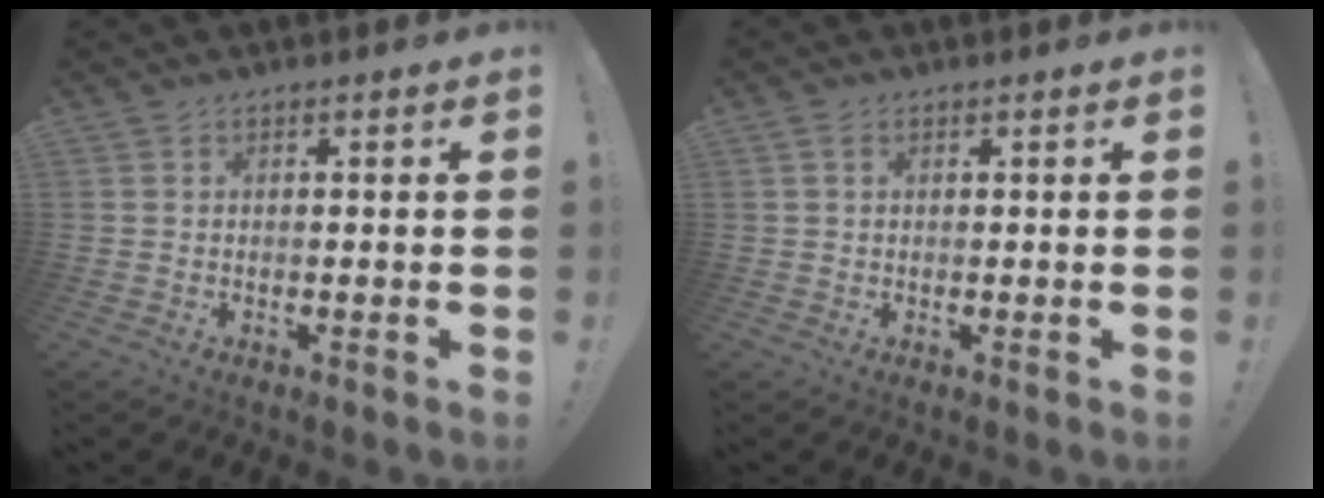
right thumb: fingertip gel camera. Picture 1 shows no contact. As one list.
[{"total": 1.5, "force": [0.6, 1.1, 0.8], "torque": [-0.012, 0.003, 0.010]}]